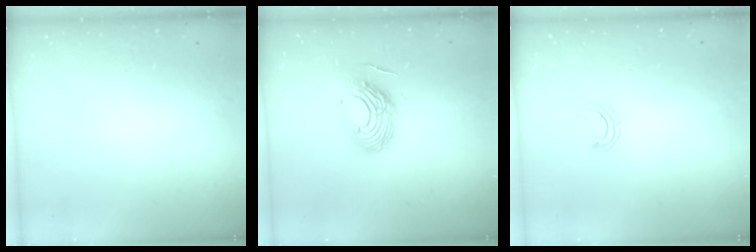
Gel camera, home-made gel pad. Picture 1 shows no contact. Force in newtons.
{"total": 14.9, "press": 14.9, "slide": 1.3}
{"total": 5.8, "press": 5.7, "slide": 1.1}